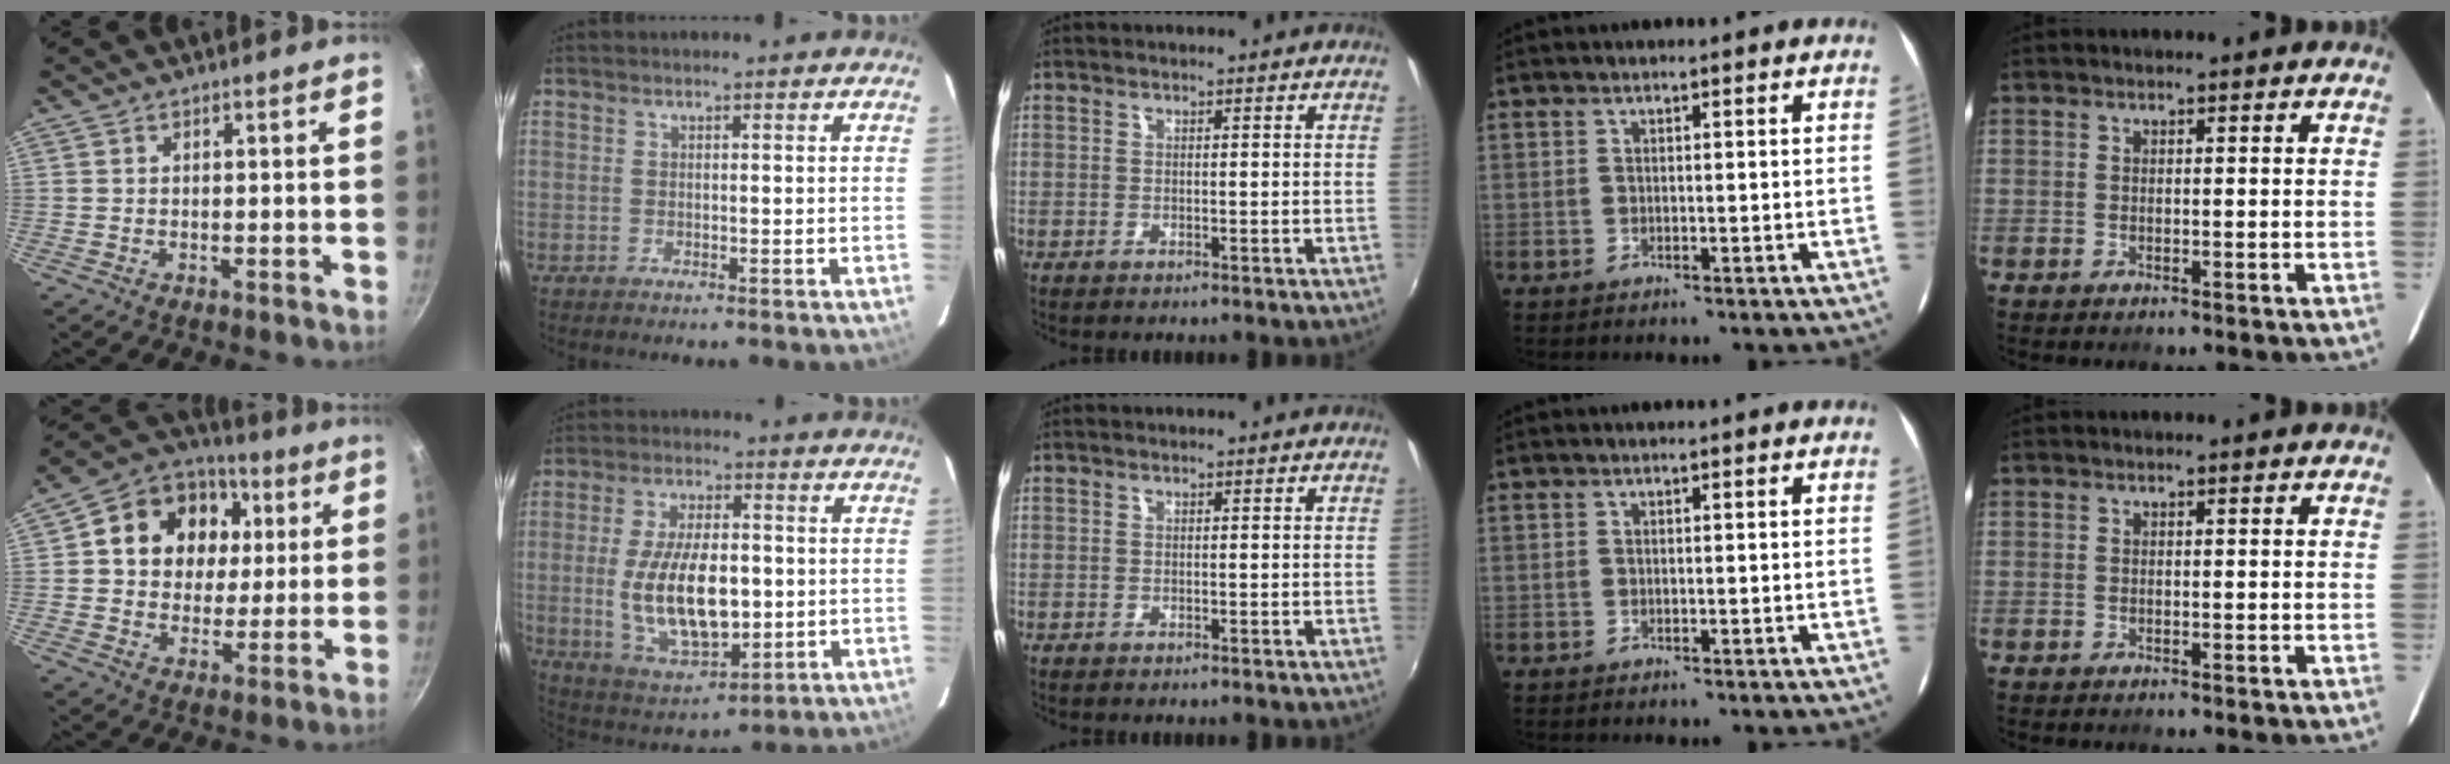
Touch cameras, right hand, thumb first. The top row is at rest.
{"thumb": {"total": 17.3, "force": [3.9, 14.1, 9.2], "torque": [-0.132, 0.014, 0.056]}, "index": {"total": 16.9, "force": [-1.1, 8.2, 14.7], "torque": [-0.290, -0.015, -0.001]}}